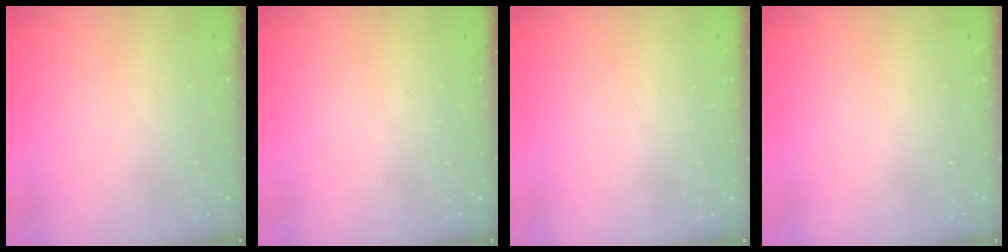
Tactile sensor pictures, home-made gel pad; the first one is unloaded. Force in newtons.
{"total": 0.0}
{"total": 0.0}
{"total": 0.0}